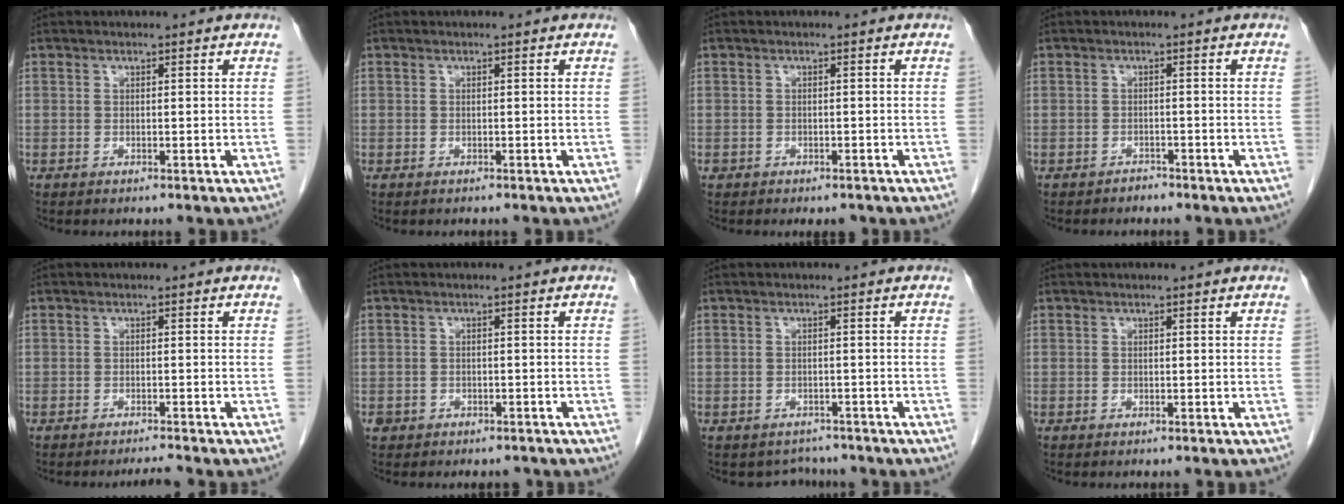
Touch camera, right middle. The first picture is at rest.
{"total": 0.0}
{"total": 2.0, "force": [-1.5, 1.2, 0.7], "torque": [-0.009, 0.003, -0.016]}
{"total": 1.1, "force": [-1.0, 0.4, -0.1], "torque": [0.001, 0.000, -0.019]}
{"total": 1.3, "force": [-1.2, -0.5, 0.2], "torque": [-0.006, -0.006, -0.017]}
{"total": 2.8, "force": [-1.9, 1.9, 0.6], "torque": [-0.011, 0.009, -0.024]}
{"total": 2.8, "force": [-2.4, 1.4, -0.2], "torque": [-0.001, 0.006, -0.033]}
{"total": 0.0}